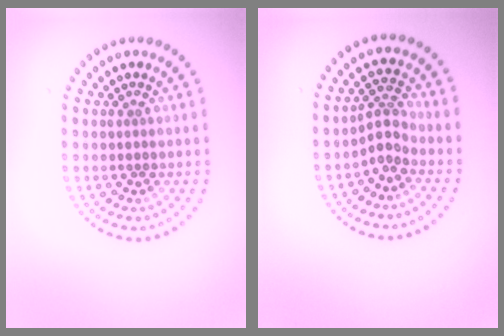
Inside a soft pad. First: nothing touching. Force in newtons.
{"total": 2.2, "press": 1.4, "slide": 1.7}